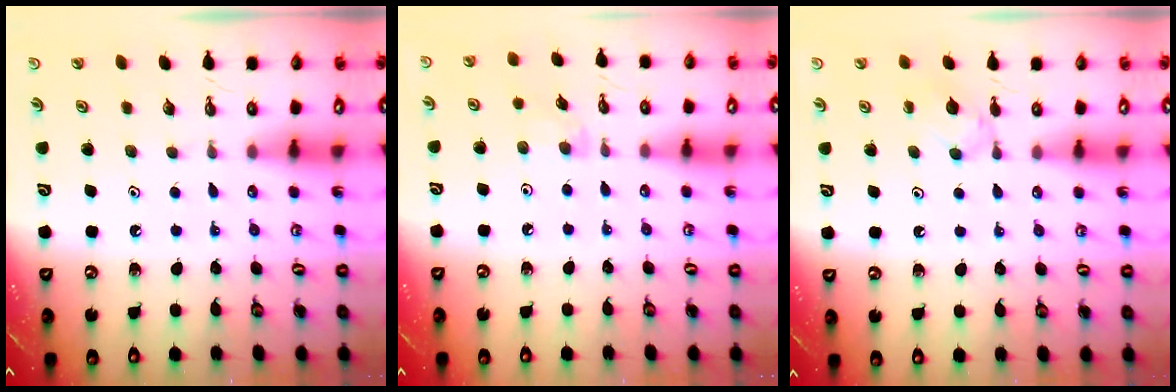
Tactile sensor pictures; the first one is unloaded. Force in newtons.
{"total": 2.6, "press": 2.6, "slide": 0.4}
{"total": 3.8, "press": 3.8, "slide": 0.5}